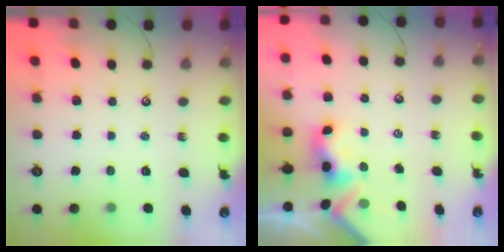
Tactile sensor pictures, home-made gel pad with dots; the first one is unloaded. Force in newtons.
{"total": 3.0, "press": 2.9, "slide": 0.6}